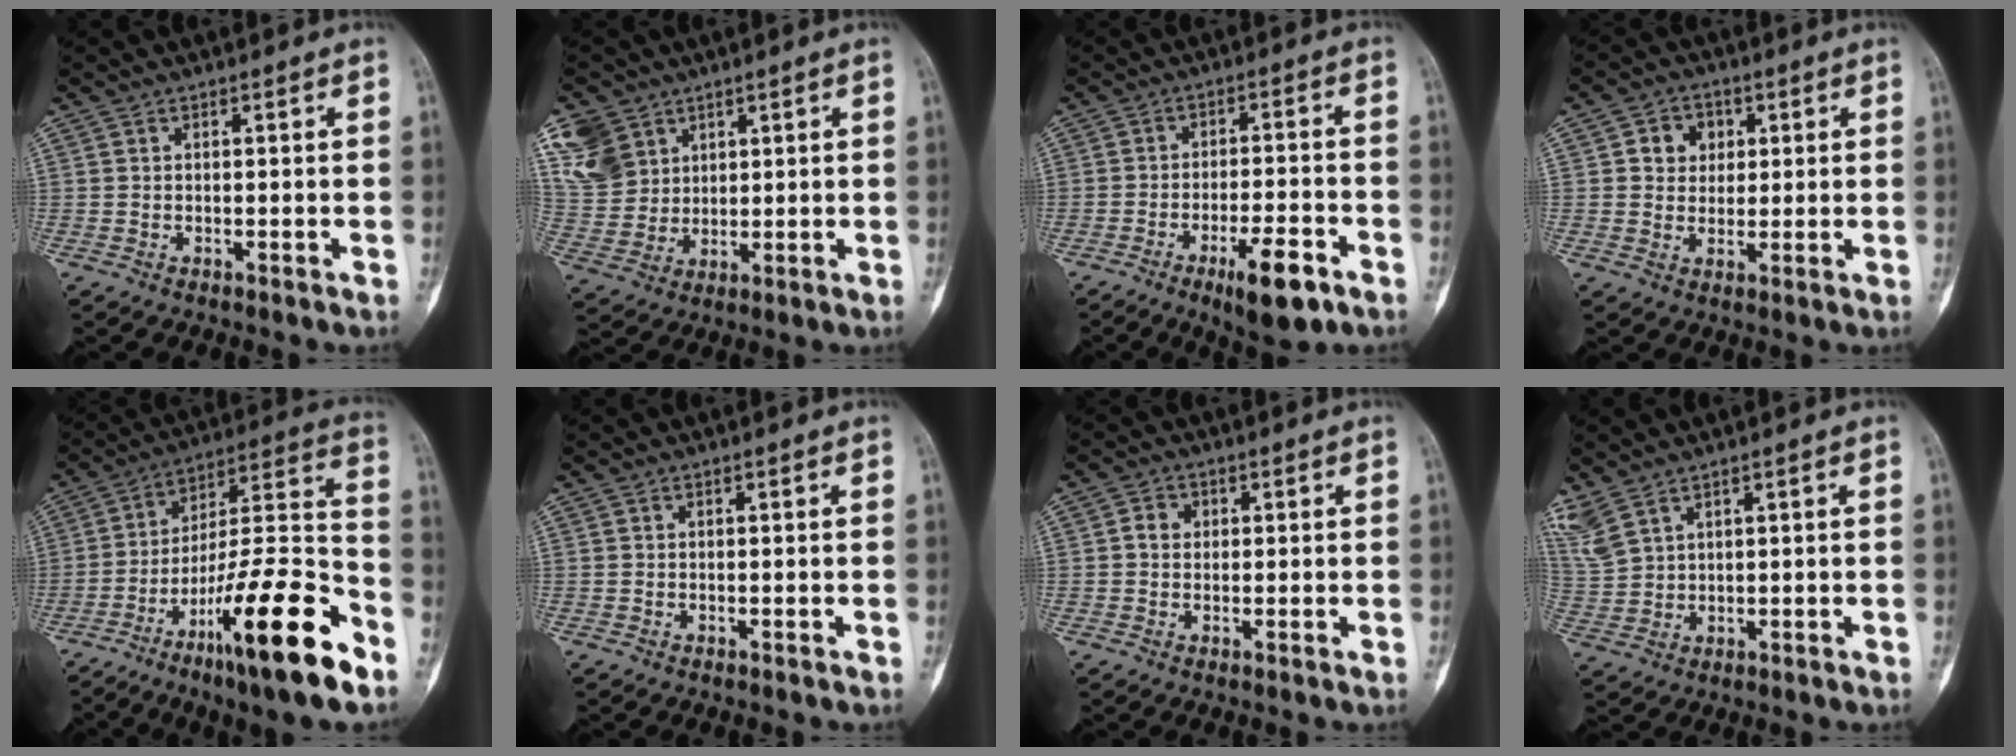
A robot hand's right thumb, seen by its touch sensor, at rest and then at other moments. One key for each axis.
{"total": 10.8, "fx": 5.9, "fy": 8.2, "fz": 3.9, "tx": -0.065, "ty": -0.018, "tz": 0.134}
{"total": 9.8, "fx": -5.3, "fy": 2.6, "fz": 7.8, "tx": -0.124, "ty": 0.020, "tz": -0.077}
{"total": 5.7, "fx": 1.5, "fy": 4.9, "fz": 2.5, "tx": -0.007, "ty": 0.001, "tz": 0.021}
{"total": 23.5, "fx": -12.9, "fy": 3.9, "fz": 19.3, "tx": -0.320, "ty": 0.064, "tz": -0.213}
{"total": 0.0}
{"total": 2.6, "fx": 0.4, "fy": 2.3, "fz": 1.2, "tx": -0.006, "ty": 0.005, "tz": 0.003}
{"total": 6.9, "fx": 5.0, "fy": 3.0, "fz": 3.7, "tx": -0.095, "ty": -0.011, "tz": 0.122}